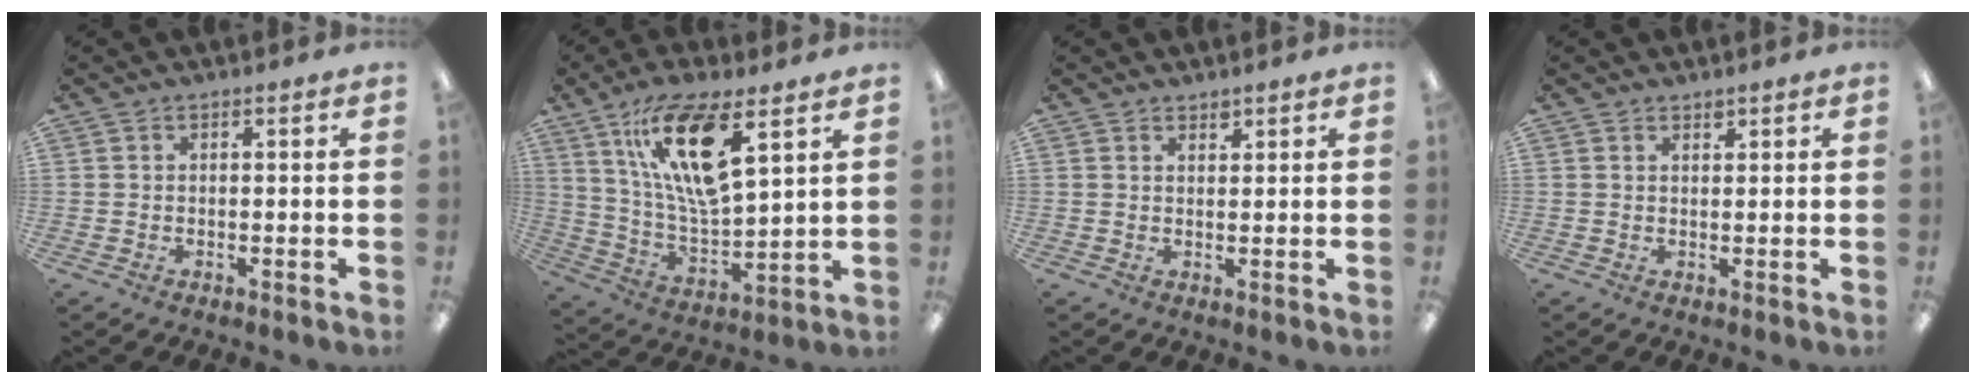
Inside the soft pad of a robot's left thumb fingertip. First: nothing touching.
{"total": 17.1, "force": [9.8, 5.3, 13.0], "torque": [-0.257, -0.036, 0.163]}
{"total": 1.5, "force": [1.4, 0.5, 0.4], "torque": [-0.001, -0.005, 0.024]}
{"total": 1.2, "force": [1.1, 0.3, 0.3], "torque": [-0.008, -0.001, 0.021]}